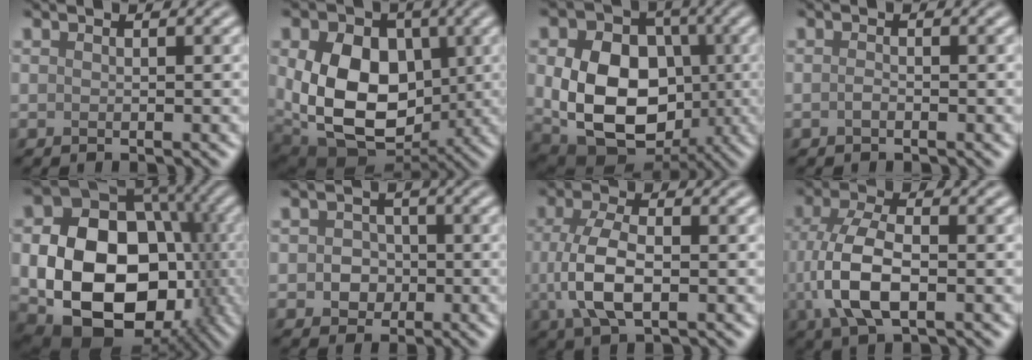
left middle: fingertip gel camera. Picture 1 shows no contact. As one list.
[{"total": 13.5, "force": [0.6, 9.7, 9.4], "torque": [-0.152, -0.005, 0.013]}, {"total": 12.8, "force": [-0.4, 9.6, 8.4], "torque": [-0.134, -0.022, -0.001]}, {"total": 0.6, "force": [-0.3, 0.3, 0.4], "torque": [-0.010, 0.001, -0.007]}, {"total": 16.9, "force": [-2.4, 12.5, 11.1], "torque": [-0.165, -0.033, -0.025]}, {"total": 2.4, "force": [-0.3, 2.1, 1.0], "torque": [-0.005, -0.002, -0.014]}, {"total": 5.4, "force": [-0.4, 2.5, 4.8], "torque": [-0.110, -0.003, -0.009]}, {"total": 6.7, "force": [-0.9, 3.3, 5.8], "torque": [-0.134, 0.000, -0.019]}]